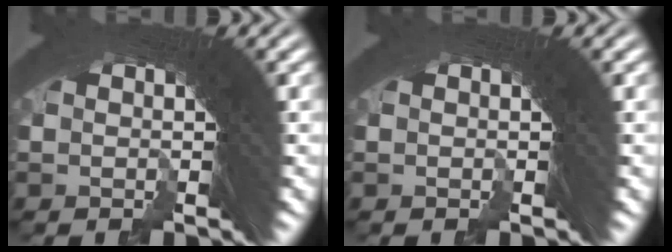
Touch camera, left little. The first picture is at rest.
{"total": 0.0}